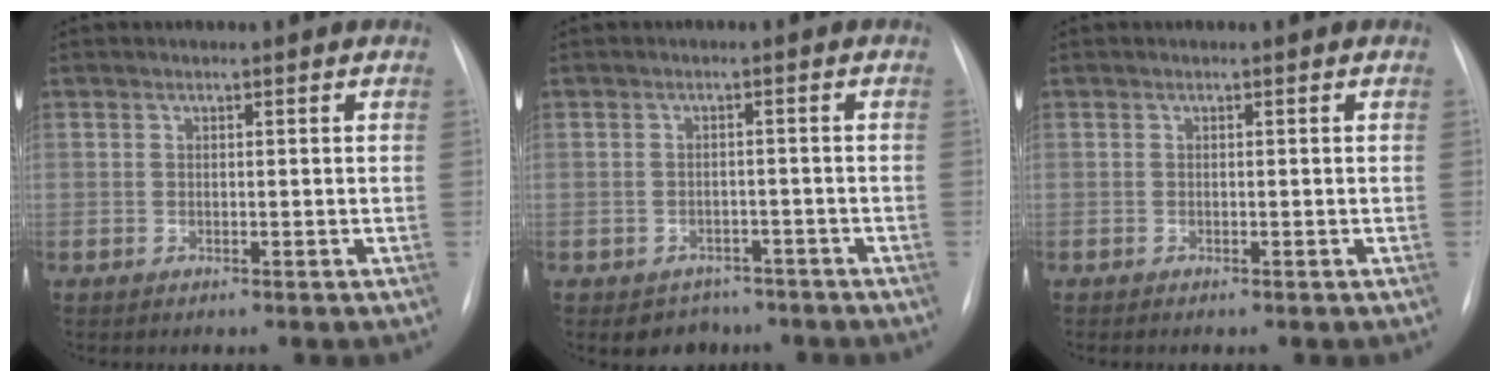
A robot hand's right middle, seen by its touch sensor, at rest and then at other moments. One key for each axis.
{"total": 4.1, "fx": -3.0, "fy": 2.7, "fz": 0.2, "tx": 0.001, "ty": 0.016, "tz": -0.036}
{"total": 0.0}